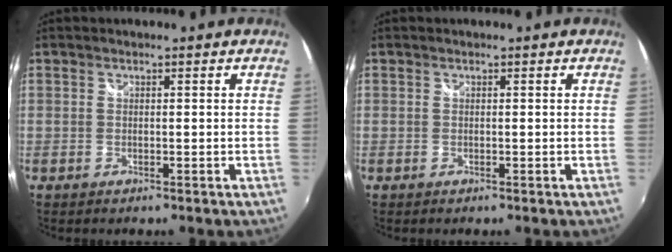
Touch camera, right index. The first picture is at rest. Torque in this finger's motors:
{"motor_torque": [-0.01, 0.01, 0.00, 0.00]}